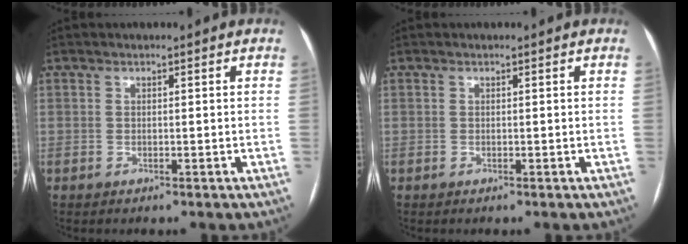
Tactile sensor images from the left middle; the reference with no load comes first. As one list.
[{"total": 0.0}]